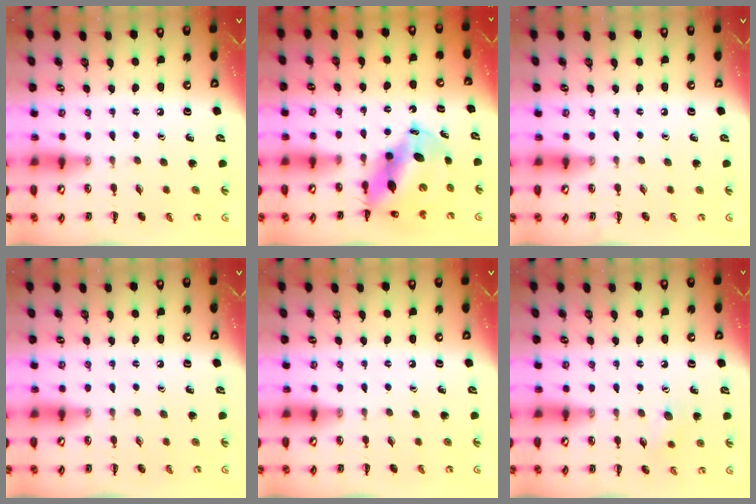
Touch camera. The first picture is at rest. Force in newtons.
{"total": 10.5, "press": 10.2, "slide": 2.6}
{"total": 0.0}
{"total": 0.0}
{"total": 0.0}
{"total": 5.8, "press": 5.7, "slide": 1.3}